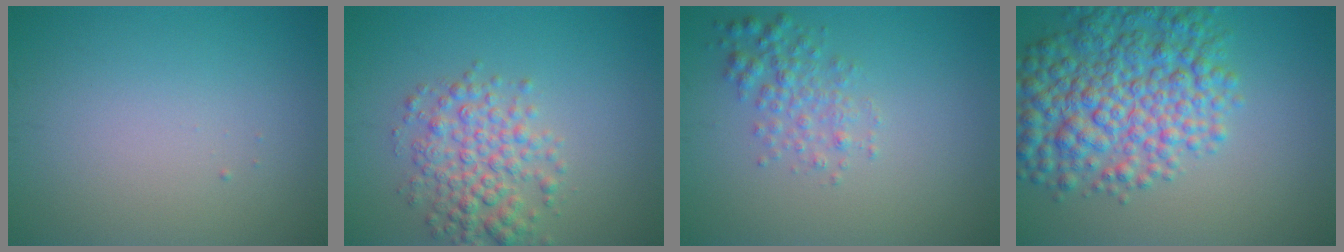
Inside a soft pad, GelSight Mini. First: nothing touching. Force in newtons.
{"total": 4.4, "press": 4.4, "slide": 0.0}
{"total": 2.4, "press": 2.4, "slide": 0.1}
{"total": 8.7, "press": 8.7, "slide": 0.3}